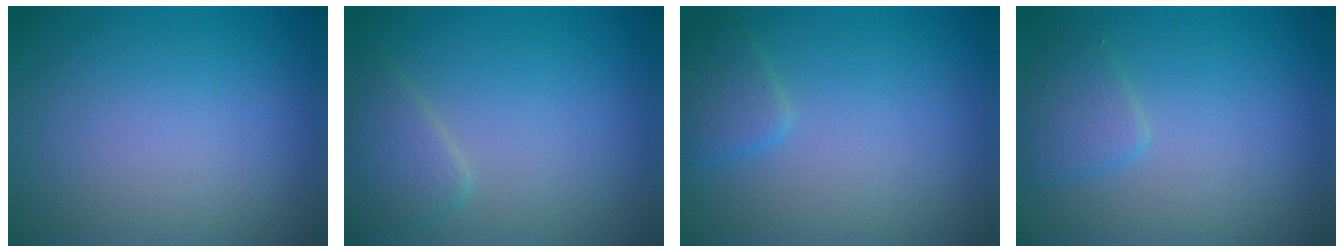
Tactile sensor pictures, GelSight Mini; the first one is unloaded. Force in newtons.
{"total": 2.3, "press": 2.3, "slide": 0.0}
{"total": 1.9, "press": 1.9, "slide": 0.1}
{"total": 2.0, "press": 2.0, "slide": 0.1}